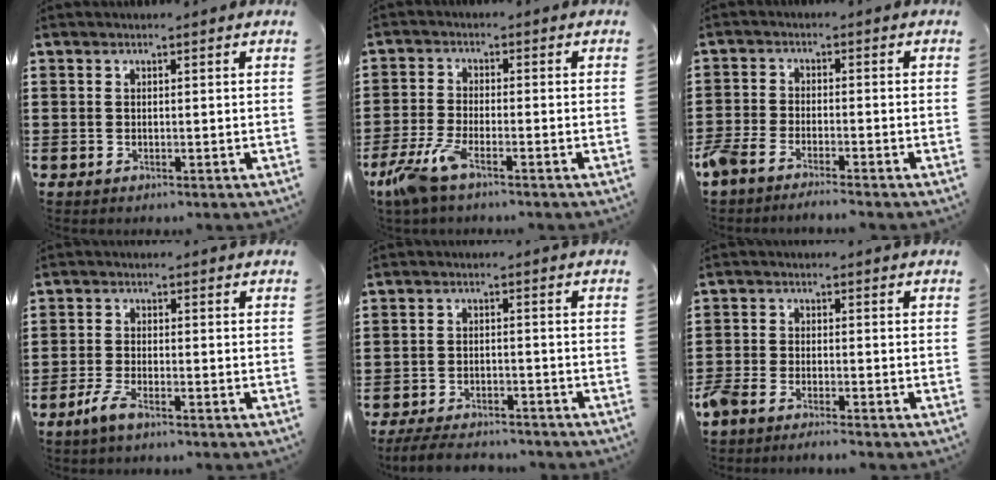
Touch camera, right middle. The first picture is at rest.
{"total": 5.9, "force": [-3.8, 1.3, 4.4], "torque": [-0.117, -0.020, -0.077]}
{"total": 3.5, "force": [-3.2, 0.6, 1.3], "torque": [-0.052, -0.008, -0.073]}
{"total": 3.2, "force": [-2.2, 0.5, 2.3], "torque": [-0.067, -0.008, -0.049]}
{"total": 4.1, "force": [-3.9, 0.6, 1.0], "torque": [-0.024, -0.001, -0.081]}
{"total": 3.0, "force": [-2.9, 0.4, 0.8], "torque": [-0.037, -0.006, -0.066]}